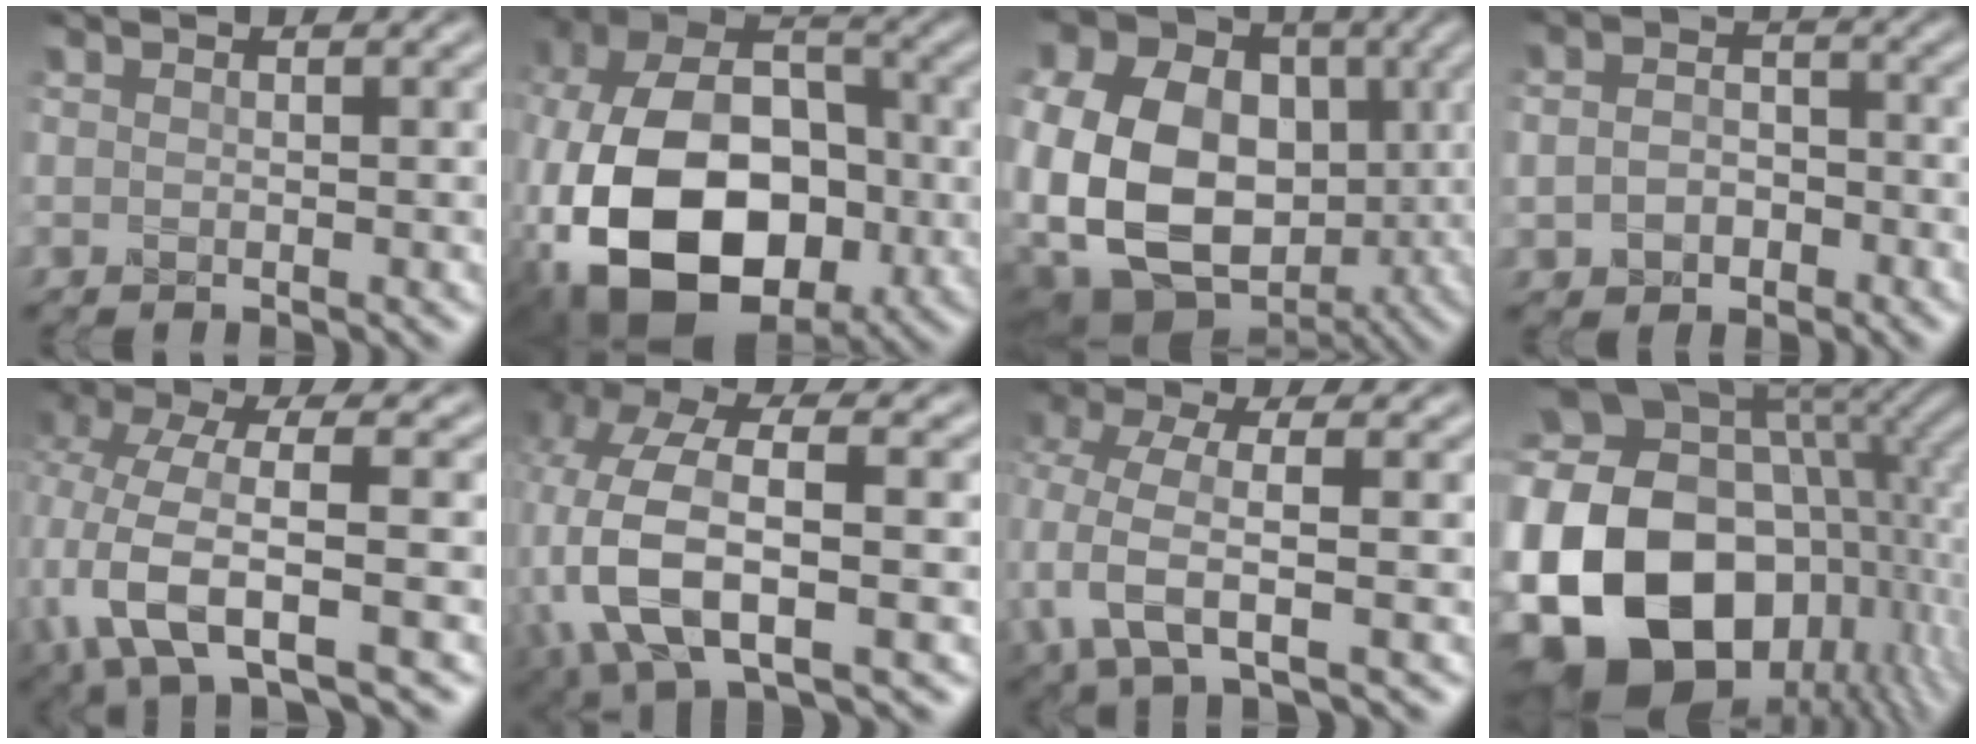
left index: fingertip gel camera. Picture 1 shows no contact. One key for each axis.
{"total": 16.0, "fx": -4.1, "fy": 10.6, "fz": 11.3, "tx": -0.213, "ty": -0.002, "tz": -0.080}
{"total": 20.9, "fx": -1.3, "fy": 17.7, "fz": 11.0, "tx": -0.257, "ty": -0.013, "tz": -0.056}
{"total": 3.0, "fx": -0.9, "fy": 2.4, "fz": 1.6, "tx": -0.032, "ty": 0.000, "tz": -0.021}
{"total": 7.1, "fx": -1.2, "fy": 2.7, "fz": 6.5, "tx": -0.139, "ty": -0.003, "tz": -0.031}
{"total": 9.9, "fx": -1.4, "fy": 5.2, "fz": 8.3, "tx": -0.183, "ty": 0.001, "tz": -0.025}
{"total": 5.1, "fx": -0.4, "fy": 2.0, "fz": 4.7, "tx": -0.111, "ty": -0.005, "tz": -0.015}
{"total": 23.7, "fx": -3.5, "fy": 18.9, "fz": 13.8, "tx": -0.276, "ty": -0.024, "tz": -0.098}